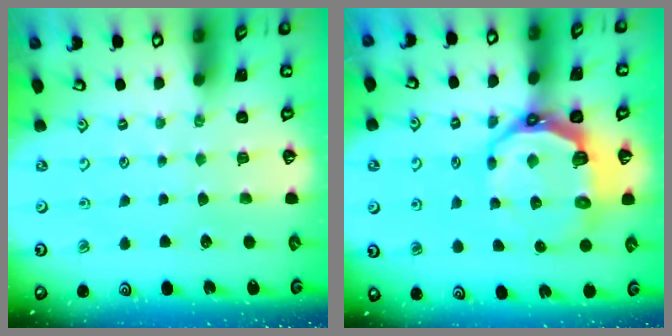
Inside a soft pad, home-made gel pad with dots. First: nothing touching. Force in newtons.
{"total": 11.4, "press": 10.1, "slide": 5.4}